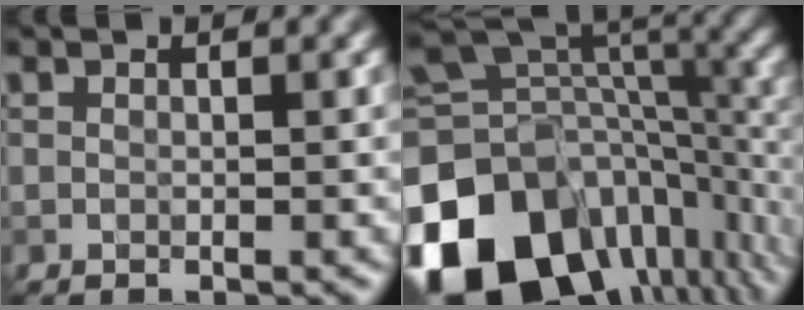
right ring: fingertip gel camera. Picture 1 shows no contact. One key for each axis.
{"total": 16.9, "fx": -6.2, "fy": 11.8, "fz": 10.5, "tx": -0.230, "ty": -0.025, "tz": -0.090}